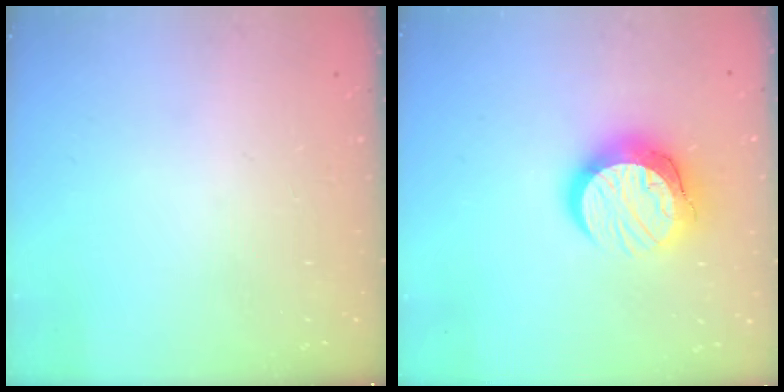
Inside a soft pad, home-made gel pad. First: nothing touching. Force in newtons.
{"total": 14.1, "press": 14.0, "slide": 1.1}